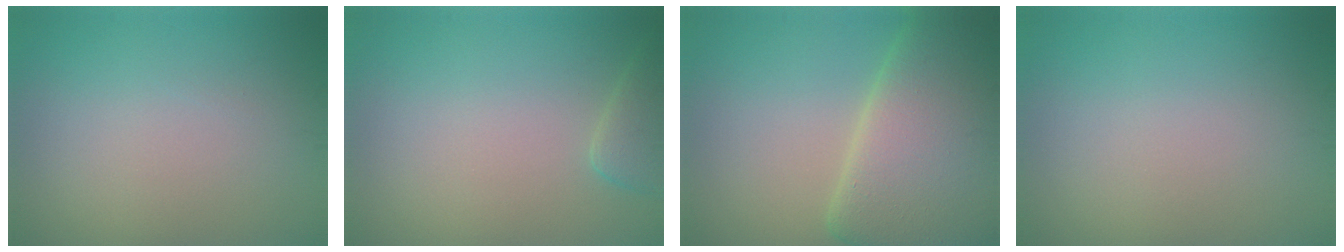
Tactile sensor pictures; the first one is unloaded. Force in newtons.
{"total": 2.0, "press": 2.0, "slide": 0.2}
{"total": 11.8, "press": 11.8, "slide": 0.6}
{"total": 0.0}